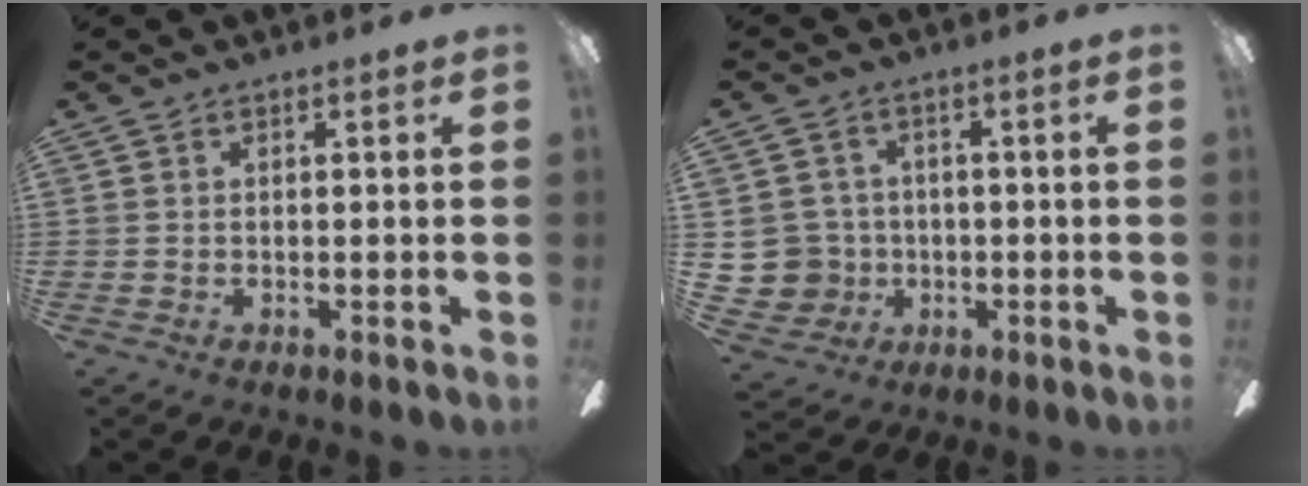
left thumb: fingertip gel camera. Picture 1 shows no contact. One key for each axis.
{"total": 7.6, "fx": 0.0, "fy": 7.5, "fz": 1.0, "tx": -0.055, "ty": 0.004, "tz": 0.009}